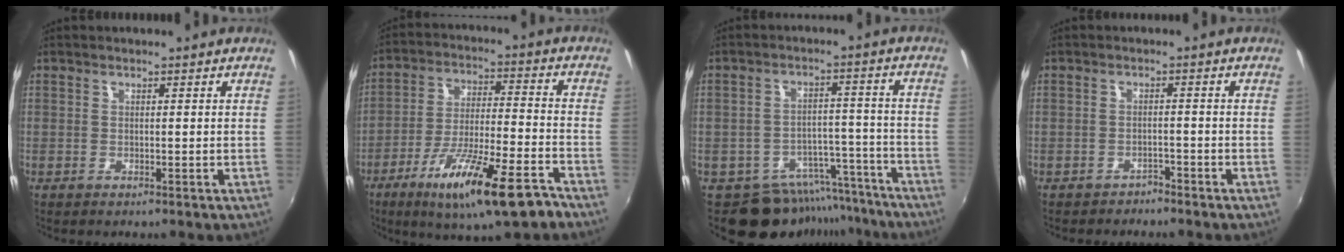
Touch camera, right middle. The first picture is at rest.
{"total": 17.5, "force": [-11.1, 2.5, 13.3], "torque": [-0.241, -0.046, -0.182]}
{"total": 11.9, "force": [-10.2, 5.6, 2.4], "torque": [-0.036, 0.031, -0.127]}
{"total": 2.8, "force": [-2.5, 1.2, 0.3], "torque": [-0.011, -0.006, -0.038]}